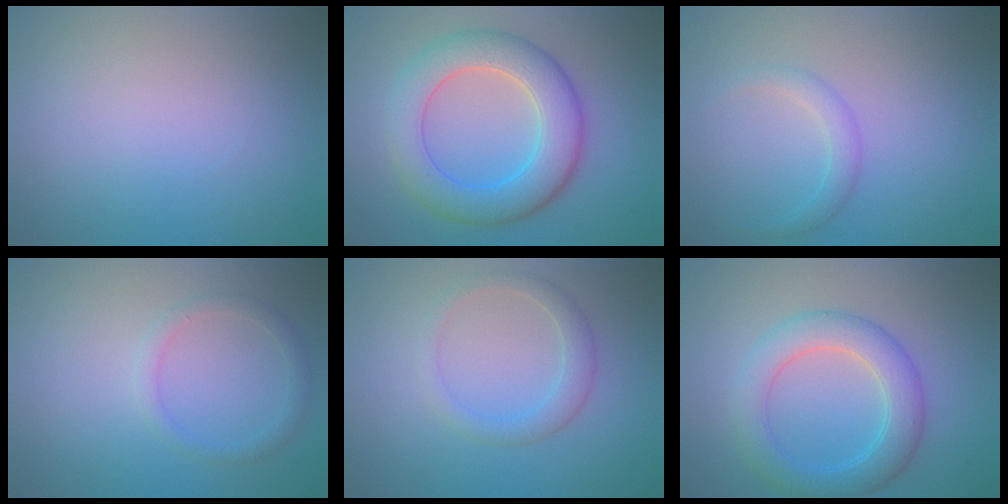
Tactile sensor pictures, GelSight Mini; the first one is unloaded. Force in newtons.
{"total": 7.5, "press": 7.5, "slide": 0.6}
{"total": 1.7, "press": 1.7, "slide": 0.1}
{"total": 1.6, "press": 1.6, "slide": 0.1}
{"total": 2.4, "press": 2.4, "slide": 0.0}
{"total": 5.1, "press": 5.1, "slide": 0.1}